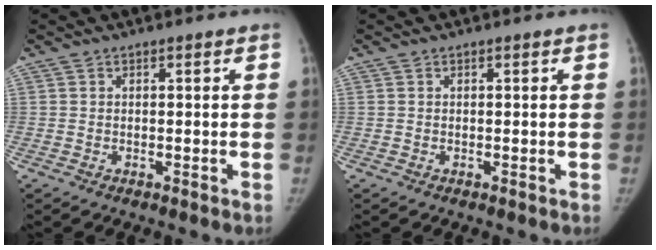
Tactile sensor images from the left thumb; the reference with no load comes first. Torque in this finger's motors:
{"motor_torque": [-0.22, -0.03, 0.35, 0.14, -0.01]}